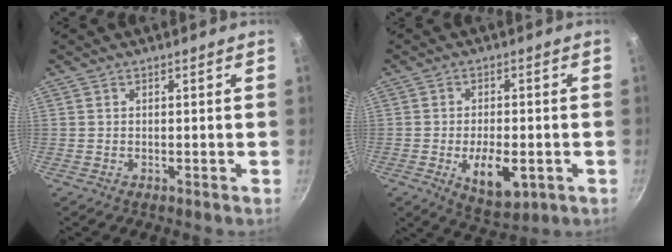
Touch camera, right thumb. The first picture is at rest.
{"total": 9.6, "force": [-2.7, 4.8, 7.9], "torque": [-0.108, -0.001, -0.029]}